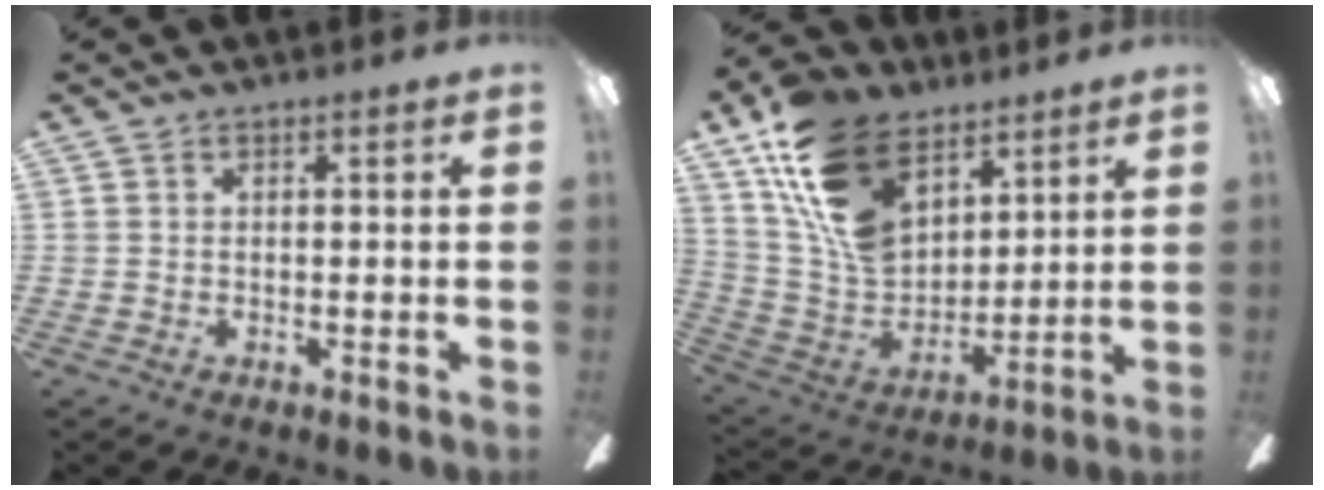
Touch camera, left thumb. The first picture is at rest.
{"total": 19.2, "force": [11.4, 11.9, 9.8], "torque": [-0.202, -0.049, 0.218]}